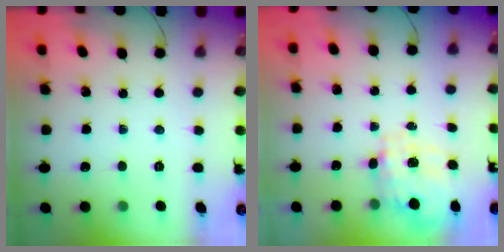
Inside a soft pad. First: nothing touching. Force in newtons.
{"total": 3.5, "press": 3.4, "slide": 1.0}